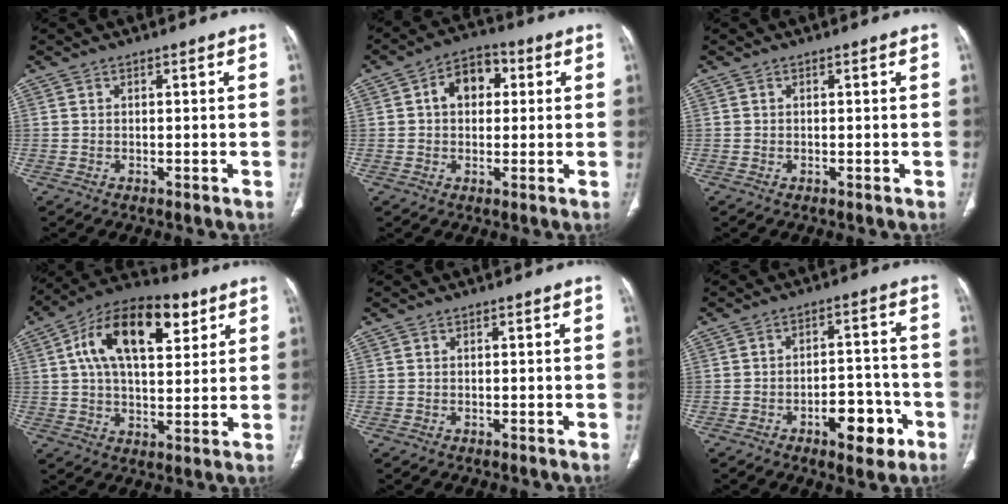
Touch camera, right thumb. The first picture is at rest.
{"total": 8.0, "force": [1.6, 5.7, 5.3], "torque": [-0.056, 0.016, 0.018]}
{"total": 0.0}
{"total": 19.4, "force": [7.1, 10.0, 15.0], "torque": [-0.223, 0.004, 0.111]}
{"total": 0.0}
{"total": 9.2, "force": [-4.3, 4.6, 6.7], "torque": [-0.068, 0.036, -0.058]}